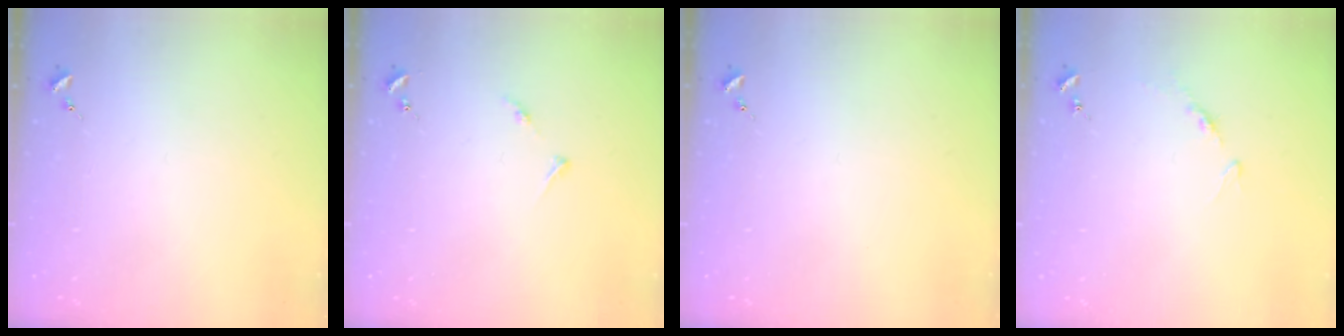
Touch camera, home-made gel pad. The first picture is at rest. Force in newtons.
{"total": 4.0, "press": 3.9, "slide": 0.5}
{"total": 0.0}
{"total": 4.9, "press": 4.8, "slide": 0.6}